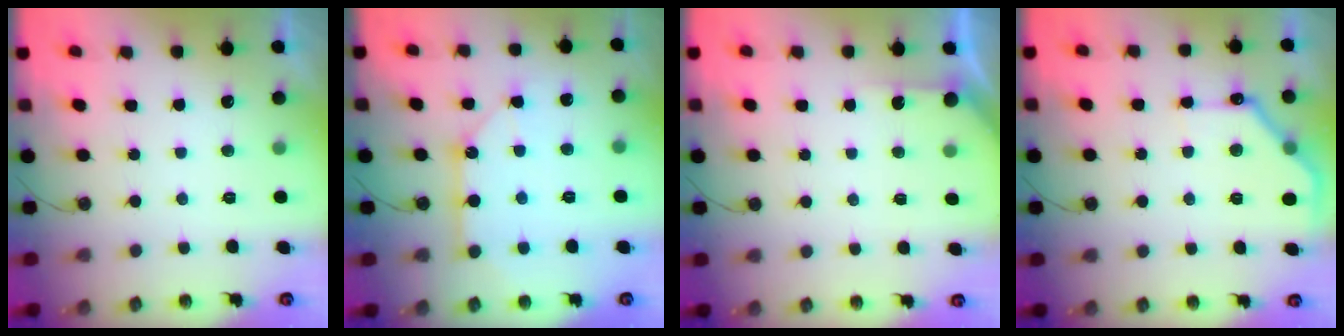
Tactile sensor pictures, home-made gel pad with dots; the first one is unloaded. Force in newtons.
{"total": 9.7, "press": 9.7, "slide": 0.9}
{"total": 2.7, "press": 2.7, "slide": 0.3}
{"total": 12.6, "press": 12.6, "slide": 0.7}